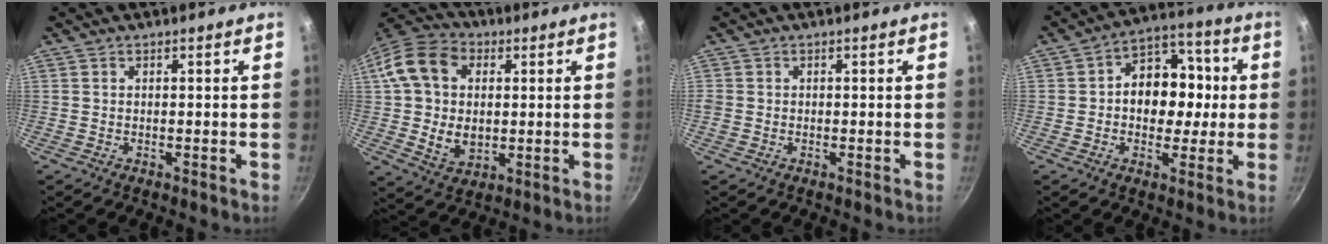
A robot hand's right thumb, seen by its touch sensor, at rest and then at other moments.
{"total": 18.1, "force": [2.6, 13.1, 12.1], "torque": [-0.220, 0.009, 0.047]}
{"total": 1.2, "force": [-0.2, 1.0, 0.6], "torque": [-0.012, 0.001, -0.006]}
{"total": 13.2, "force": [0.4, 9.4, 9.2], "torque": [-0.084, 0.029, -0.002]}